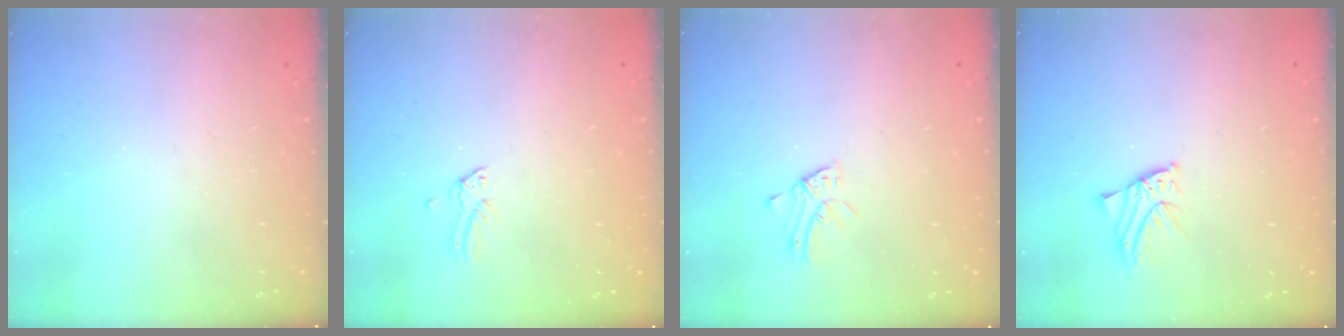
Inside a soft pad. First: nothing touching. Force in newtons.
{"total": 0.0}
{"total": 2.1, "press": 2.1, "slide": 0.1}
{"total": 2.4, "press": 2.4, "slide": 0.2}